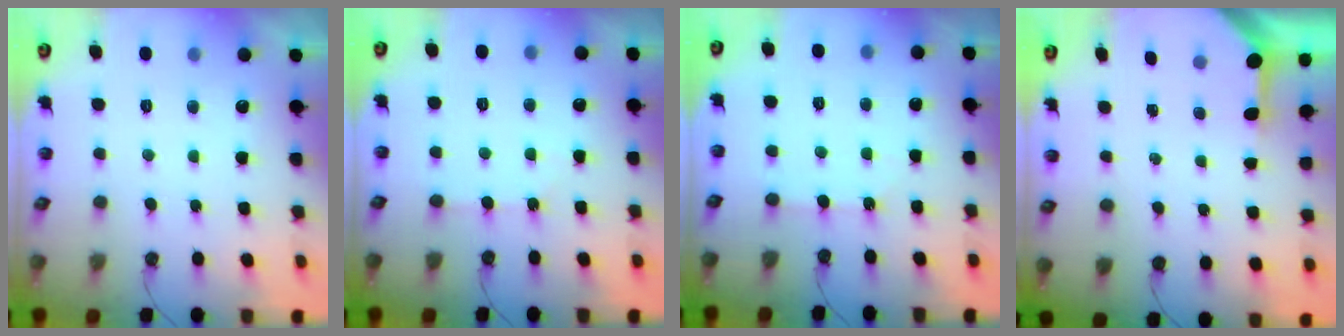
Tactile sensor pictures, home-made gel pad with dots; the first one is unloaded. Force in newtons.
{"total": 2.3, "press": 2.2, "slide": 0.4}
{"total": 2.2, "press": 2.2, "slide": 0.3}
{"total": 3.2, "press": 3.2, "slide": 0.3}